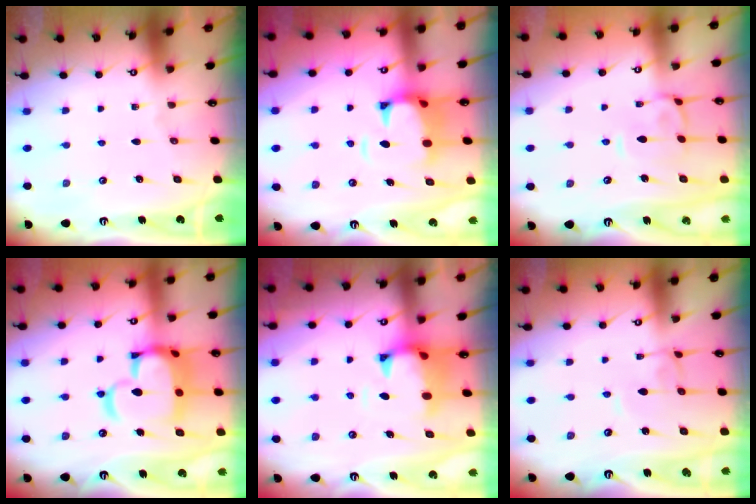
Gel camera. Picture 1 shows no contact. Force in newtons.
{"total": 4.5, "press": 4.2, "slide": 1.6}
{"total": 2.4, "press": 2.2, "slide": 1.1}
{"total": 14.5, "press": 14.4, "slide": 1.5}
{"total": 1.1, "press": 0.3, "slide": 1.1}
{"total": 2.1, "press": 2.1, "slide": 0.1}